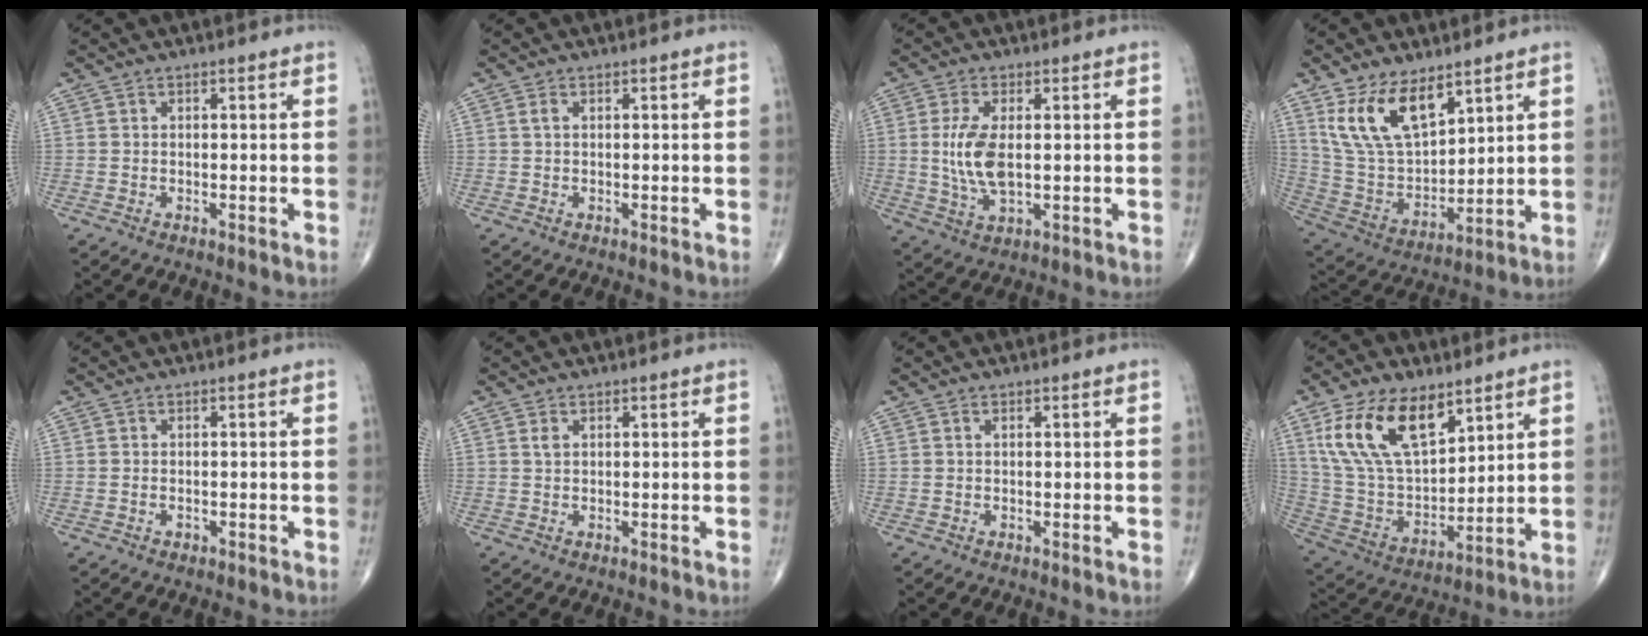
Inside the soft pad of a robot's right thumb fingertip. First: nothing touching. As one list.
[{"total": 0.7, "force": [0.2, 0.3, 0.6], "torque": [-0.015, 0.003, 0.003]}, {"total": 8.2, "force": [0.5, 3.8, 7.3], "torque": [-0.155, -0.010, 0.015]}, {"total": 14.4, "force": [8.5, 7.1, 9.2], "torque": [-0.152, -0.037, 0.185]}, {"total": 0.6, "force": [-0.3, 0.4, 0.3], "torque": [-0.007, 0.003, -0.003]}, {"total": 1.0, "force": [0.4, 0.6, 0.7], "torque": [-0.014, 0.003, 0.010]}, {"total": 0.0}, {"total": 18.3, "force": [9.7, 9.5, 12.3], "torque": [-0.207, -0.036, 0.195]}]